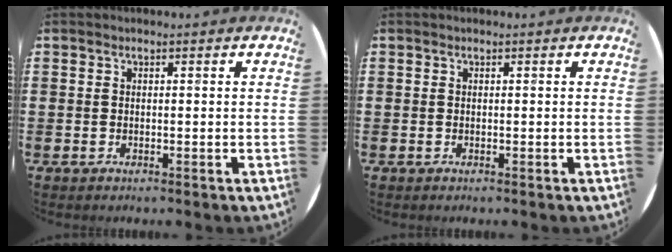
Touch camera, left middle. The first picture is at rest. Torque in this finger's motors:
{"motor_torque": [-0.02, -0.02, 0.00, 0.01]}